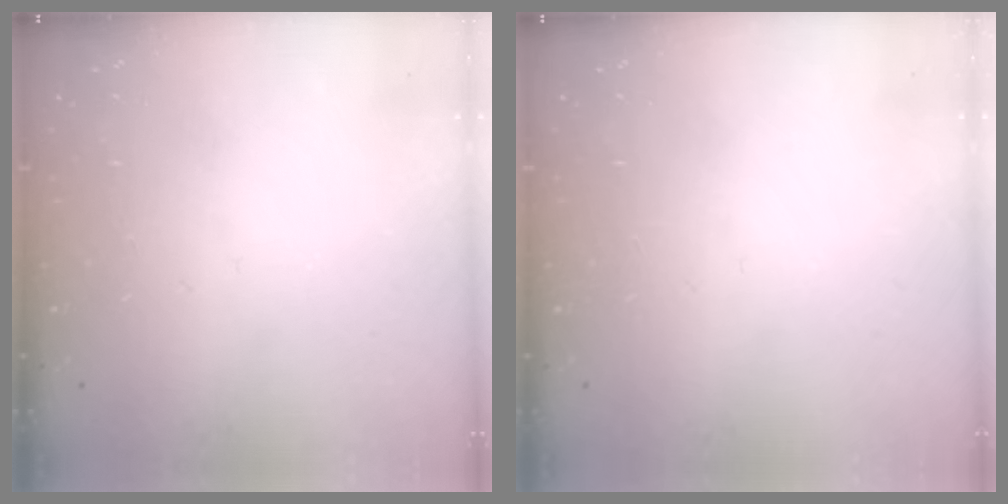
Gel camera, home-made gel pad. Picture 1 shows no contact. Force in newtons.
{"total": 0.0}